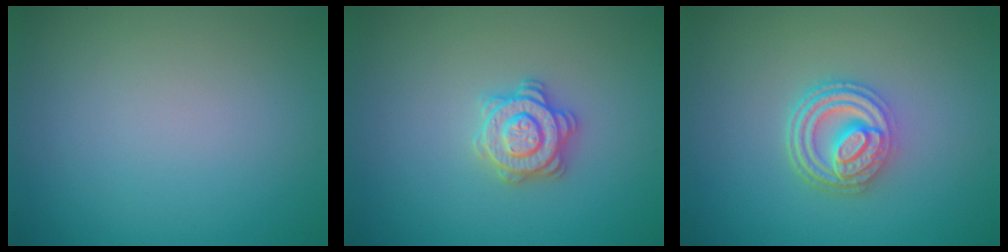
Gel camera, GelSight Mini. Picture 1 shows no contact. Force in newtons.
{"total": 2.8, "press": 2.8, "slide": 0.2}
{"total": 4.7, "press": 3.6, "slide": 3.0}